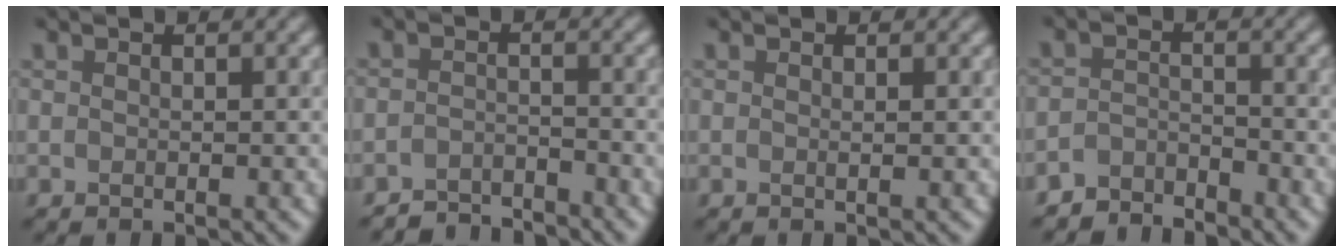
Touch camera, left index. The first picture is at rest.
{"total": 3.0, "force": [-3.0, 0.3, -0.1], "torque": [0.005, 0.007, -0.055]}
{"total": 0.5, "force": [0.1, 0.2, 0.5], "torque": [-0.005, 0.004, -0.002]}
{"total": 3.0, "force": [-3.0, 0.6, -0.1], "torque": [0.004, 0.007, -0.062]}